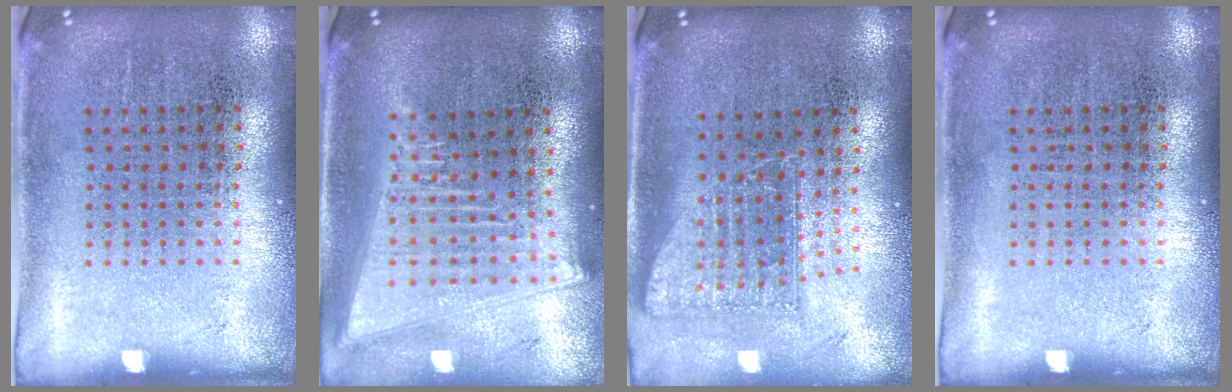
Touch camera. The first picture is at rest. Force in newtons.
{"total": 2.1, "press": 1.8, "slide": 1.1}
{"total": 1.7, "press": 1.3, "slide": 1.2}
{"total": 0.0}